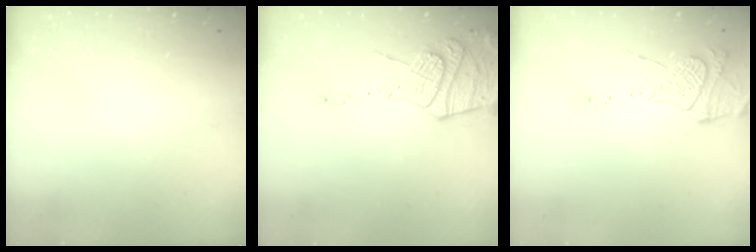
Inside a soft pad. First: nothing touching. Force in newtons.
{"total": 16.4, "press": 16.3, "slide": 1.7}
{"total": 13.6, "press": 13.5, "slide": 1.1}